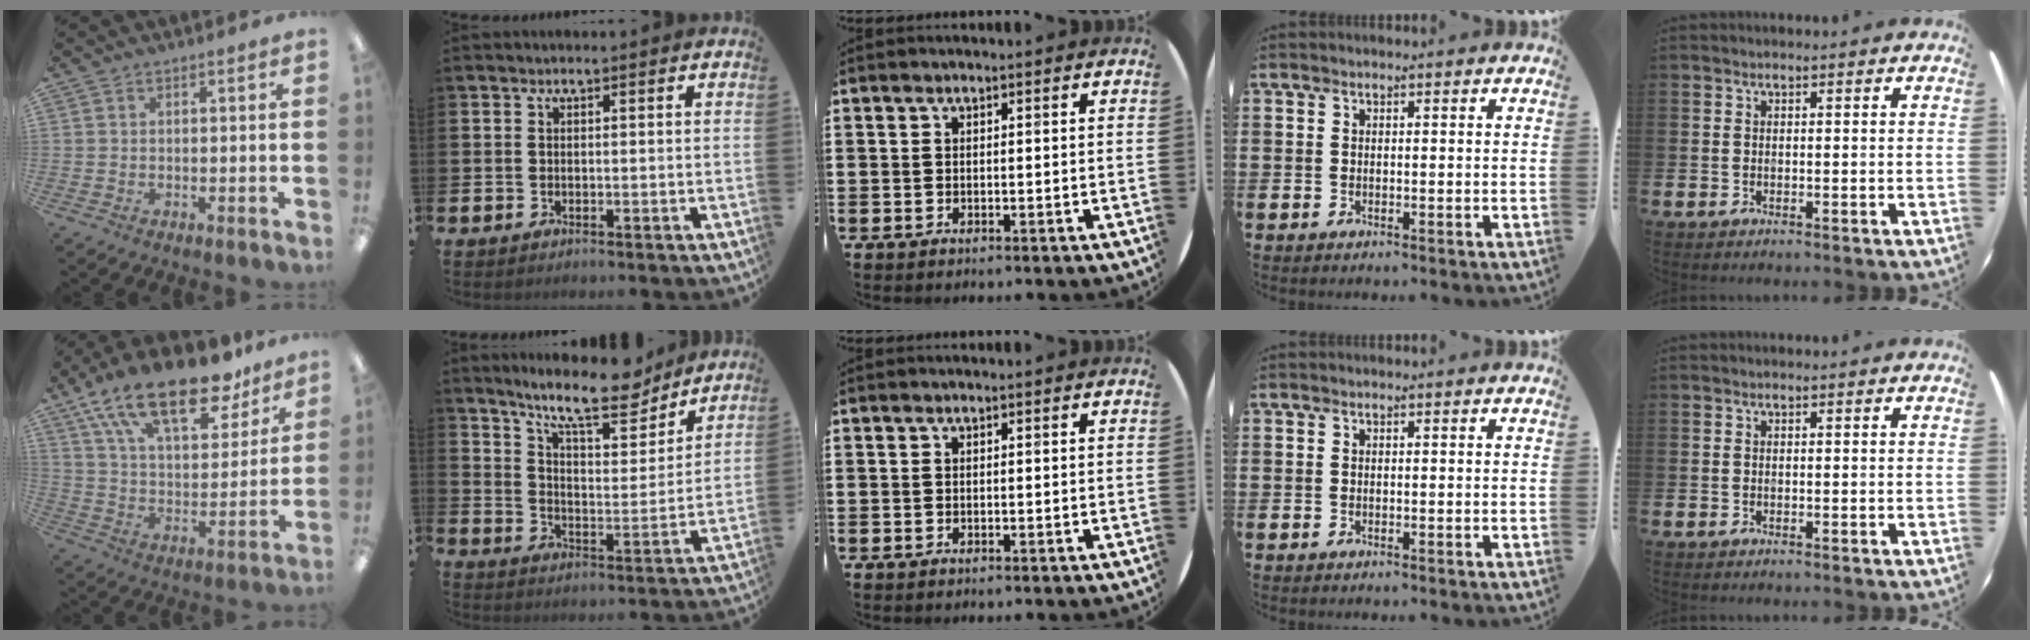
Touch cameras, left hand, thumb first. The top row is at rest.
{"thumb": {"total": 21.3, "force": [15.2, 8.3, 12.4], "torque": [-0.220, -0.083, 0.264]}, "index": {"total": 12.5, "force": [10.7, 2.8, 5.8], "torque": [-0.112, -0.065, 0.184]}}